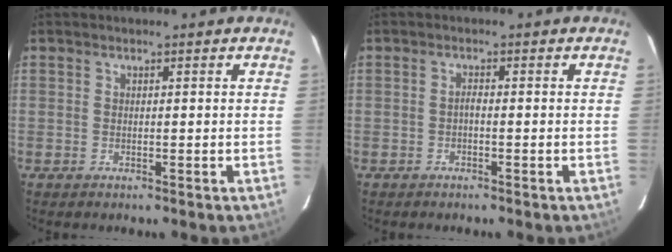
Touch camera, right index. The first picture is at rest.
{"total": 0.8, "force": [-0.5, 0.2, 0.6], "torque": [-0.011, 0.005, -0.012]}